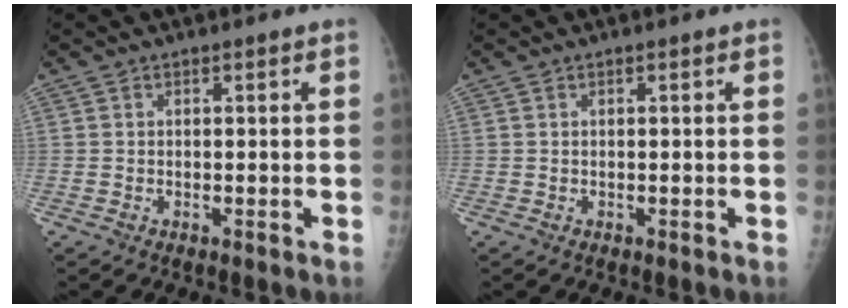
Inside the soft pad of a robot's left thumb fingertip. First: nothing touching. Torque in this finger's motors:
{"motor_torque": [-0.14, 0.07, 0.09, 0.06, 0.00]}